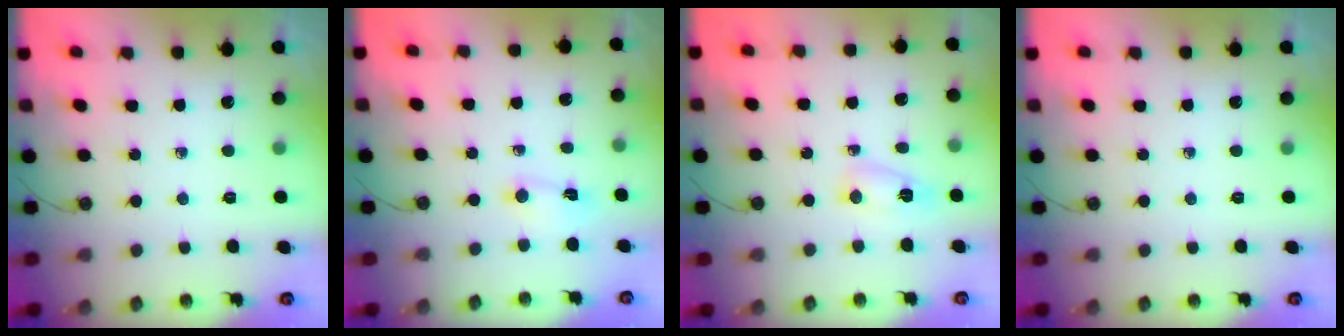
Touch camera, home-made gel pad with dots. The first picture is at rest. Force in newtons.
{"total": 2.2, "press": 2.1, "slide": 0.3}
{"total": 3.6, "press": 3.6, "slide": 0.5}
{"total": 0.0}